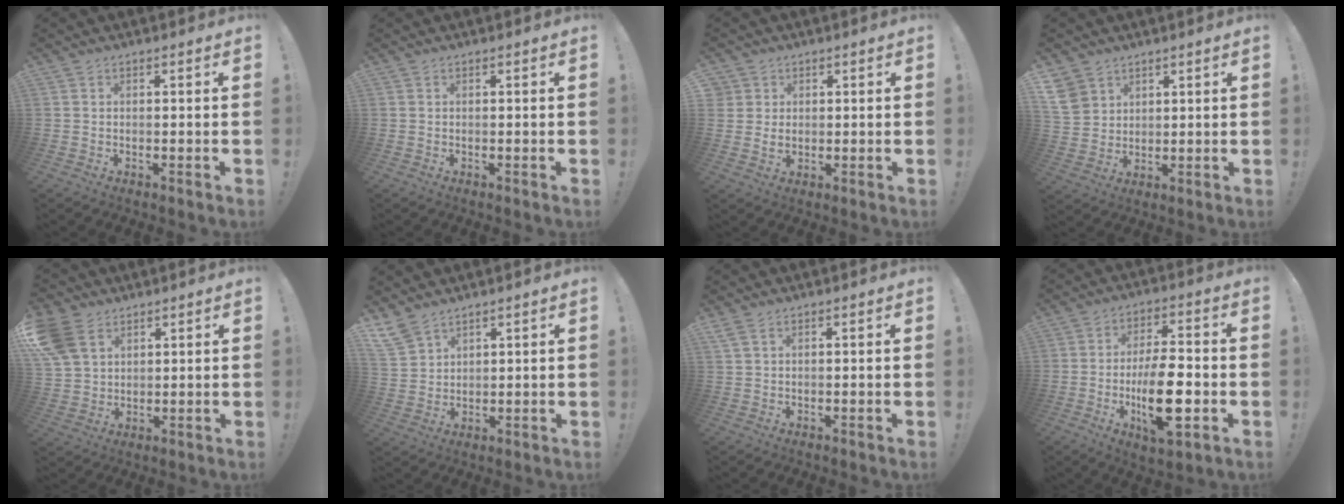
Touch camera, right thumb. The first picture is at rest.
{"total": 0.0}
{"total": 3.6, "force": [1.4, 3.2, 0.9], "torque": [-0.017, -0.004, 0.026]}
{"total": 7.9, "force": [4.3, 6.3, 2.1], "torque": [-0.034, -0.024, 0.090]}
{"total": 10.9, "force": [5.7, 7.4, 5.6], "torque": [-0.115, -0.017, 0.117]}
{"total": 6.8, "force": [5.5, 3.1, 2.4], "torque": [-0.055, -0.028, 0.111]}
{"total": 2.3, "force": [1.3, 1.0, 1.7], "torque": [-0.036, 0.003, 0.025]}
{"total": 15.2, "force": [-4.0, 6.4, 13.2], "torque": [-0.236, 0.009, -0.066]}